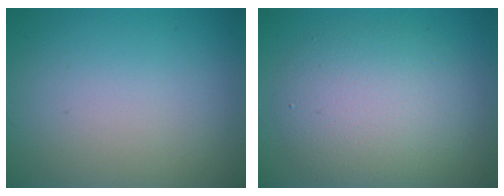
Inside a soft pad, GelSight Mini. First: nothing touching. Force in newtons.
{"total": 5.9, "press": 5.8, "slide": 0.5}